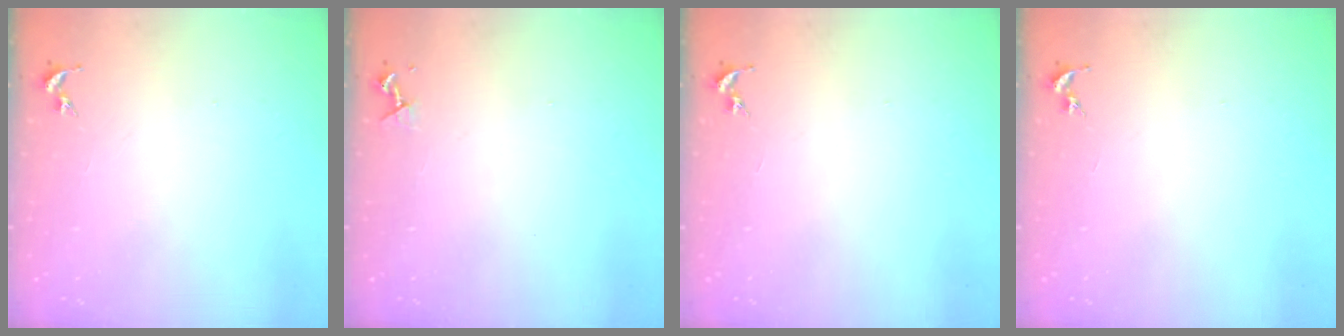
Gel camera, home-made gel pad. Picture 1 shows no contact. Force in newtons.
{"total": 3.8, "press": 3.7, "slide": 0.6}
{"total": 0.0}
{"total": 0.0}